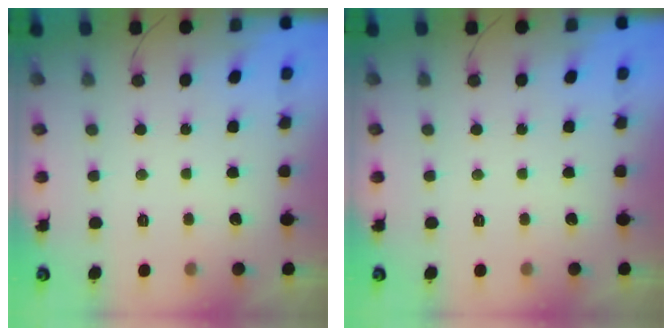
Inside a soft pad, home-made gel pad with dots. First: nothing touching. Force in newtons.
{"total": 0.0}